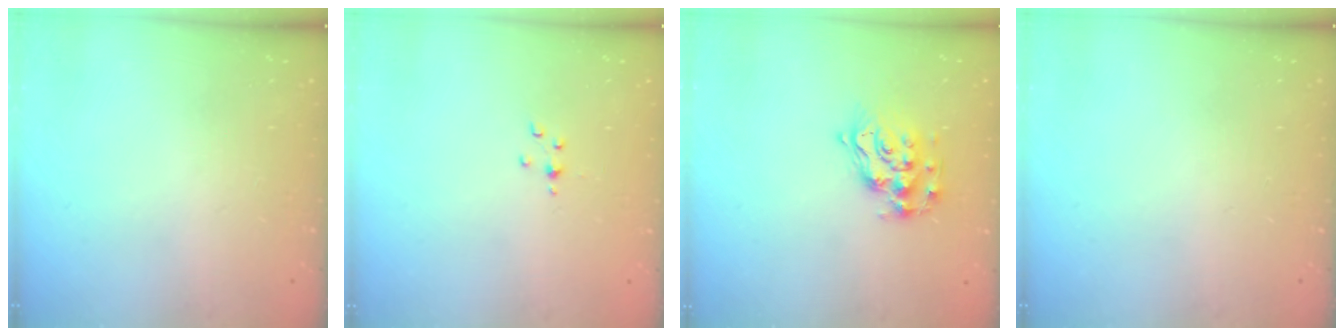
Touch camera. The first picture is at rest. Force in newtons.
{"total": 3.0, "press": 3.0, "slide": 0.5}
{"total": 12.8, "press": 12.8, "slide": 0.6}
{"total": 0.0}